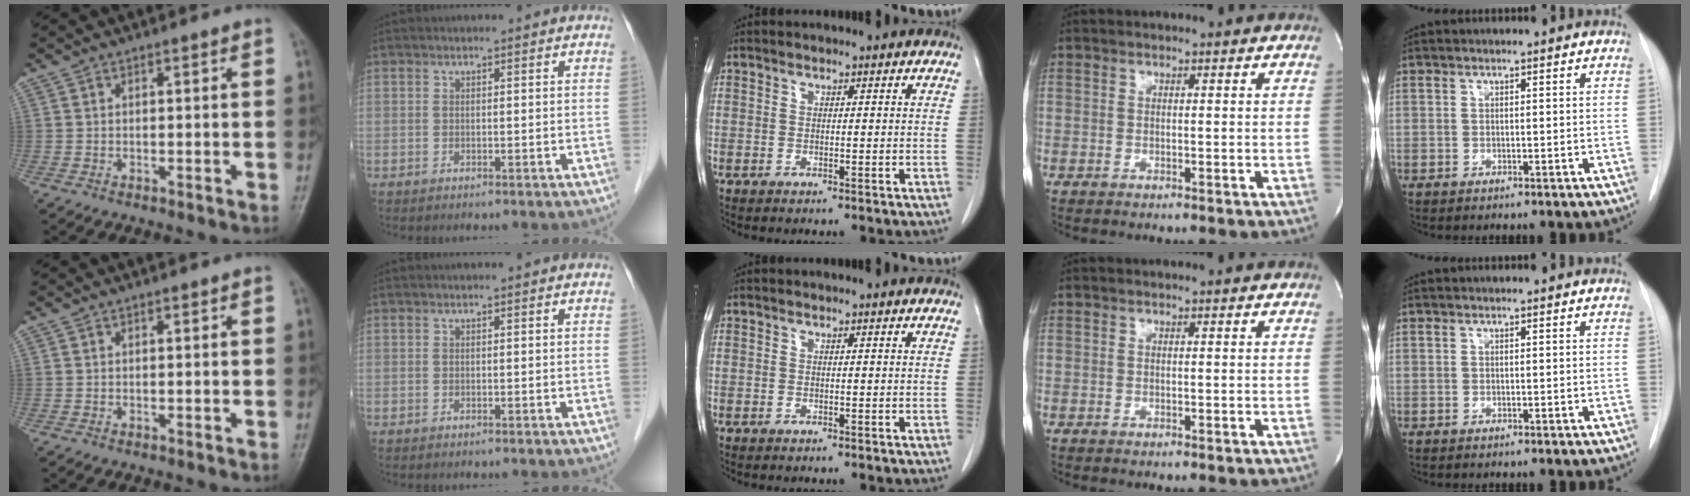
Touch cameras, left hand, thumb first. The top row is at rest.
{}